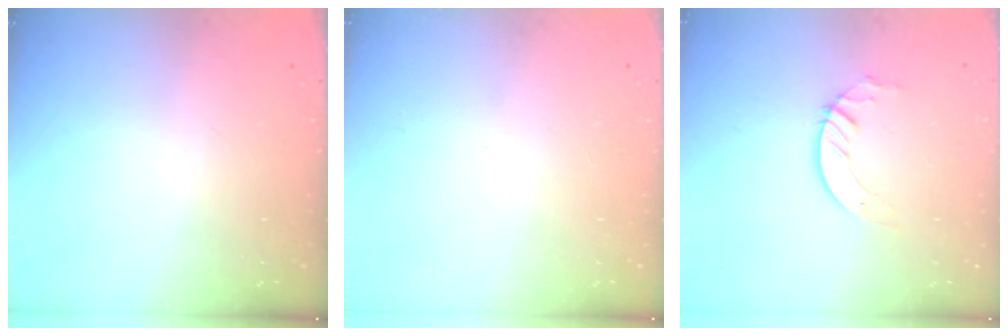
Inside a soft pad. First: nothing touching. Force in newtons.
{"total": 0.0}
{"total": 3.4, "press": 3.4, "slide": 0.3}